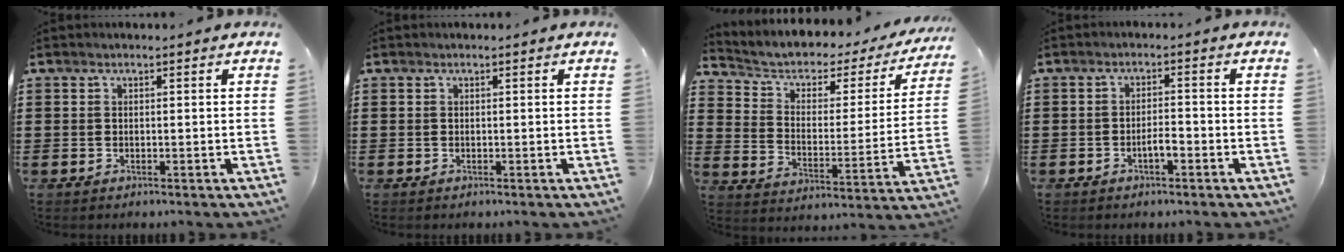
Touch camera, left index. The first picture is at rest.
{"total": 0.0}
{"total": 3.5, "force": [1.8, 2.4, 1.8], "torque": [-0.053, -0.016, 0.021]}
{"total": 2.7, "force": [-1.4, 0.7, 2.1], "torque": [-0.039, 0.006, -0.027]}